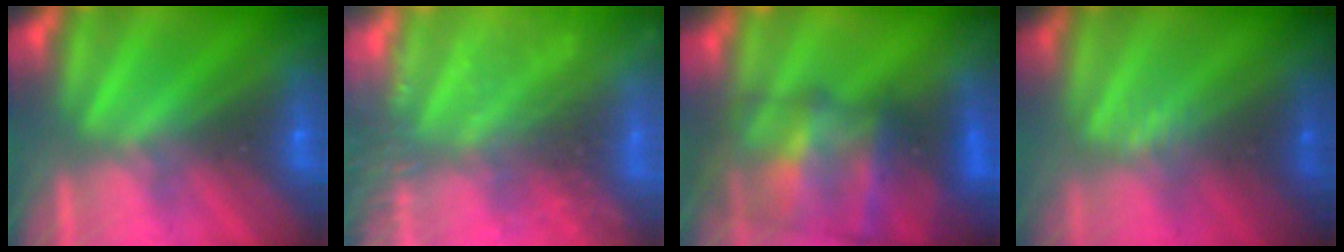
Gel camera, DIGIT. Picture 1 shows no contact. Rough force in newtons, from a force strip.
{"total": 6.9}
{"total": 7.8}
{"total": 2.3}